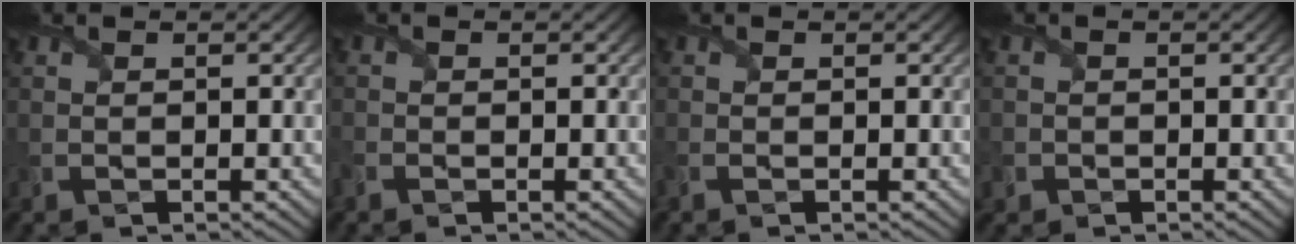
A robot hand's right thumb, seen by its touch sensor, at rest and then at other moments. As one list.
[{"total": 1.3, "force": [-1.1, 0.7, 0.3], "torque": [-0.012, -0.007, -0.028]}, {"total": 1.0, "force": [-0.7, 0.4, 0.5], "torque": [-0.019, -0.007, -0.017]}, {"total": 1.4, "force": [-0.7, 1.2, 0.1], "torque": [0.003, -0.007, -0.016]}]